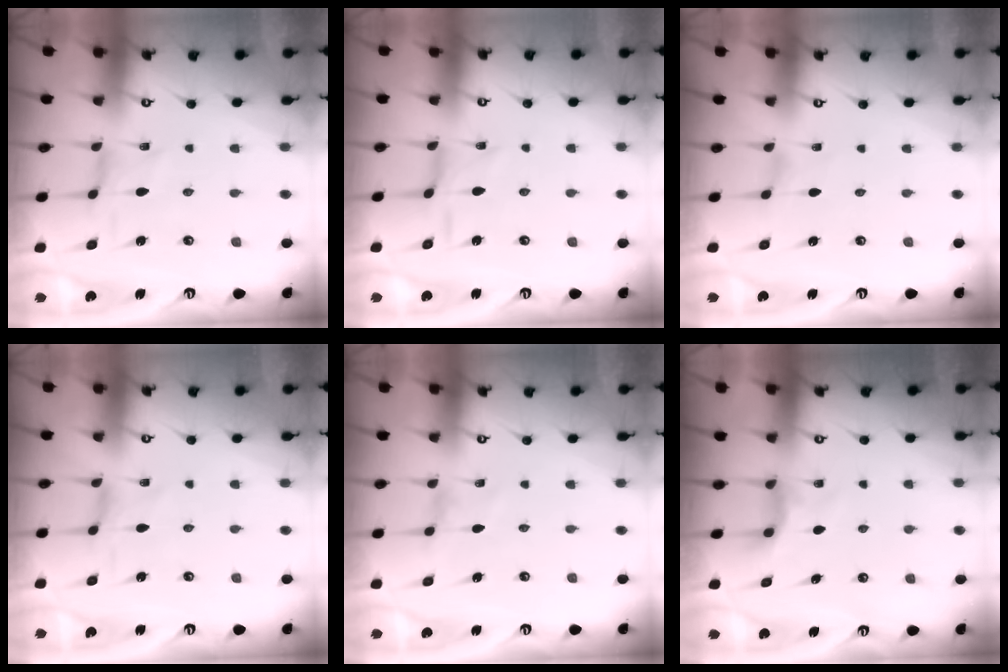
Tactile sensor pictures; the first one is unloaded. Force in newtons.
{"total": 1.7, "press": 1.7, "slide": 0.3}
{"total": 0.0}
{"total": 0.0}
{"total": 0.0}
{"total": 5.4, "press": 5.4, "slide": 0.6}